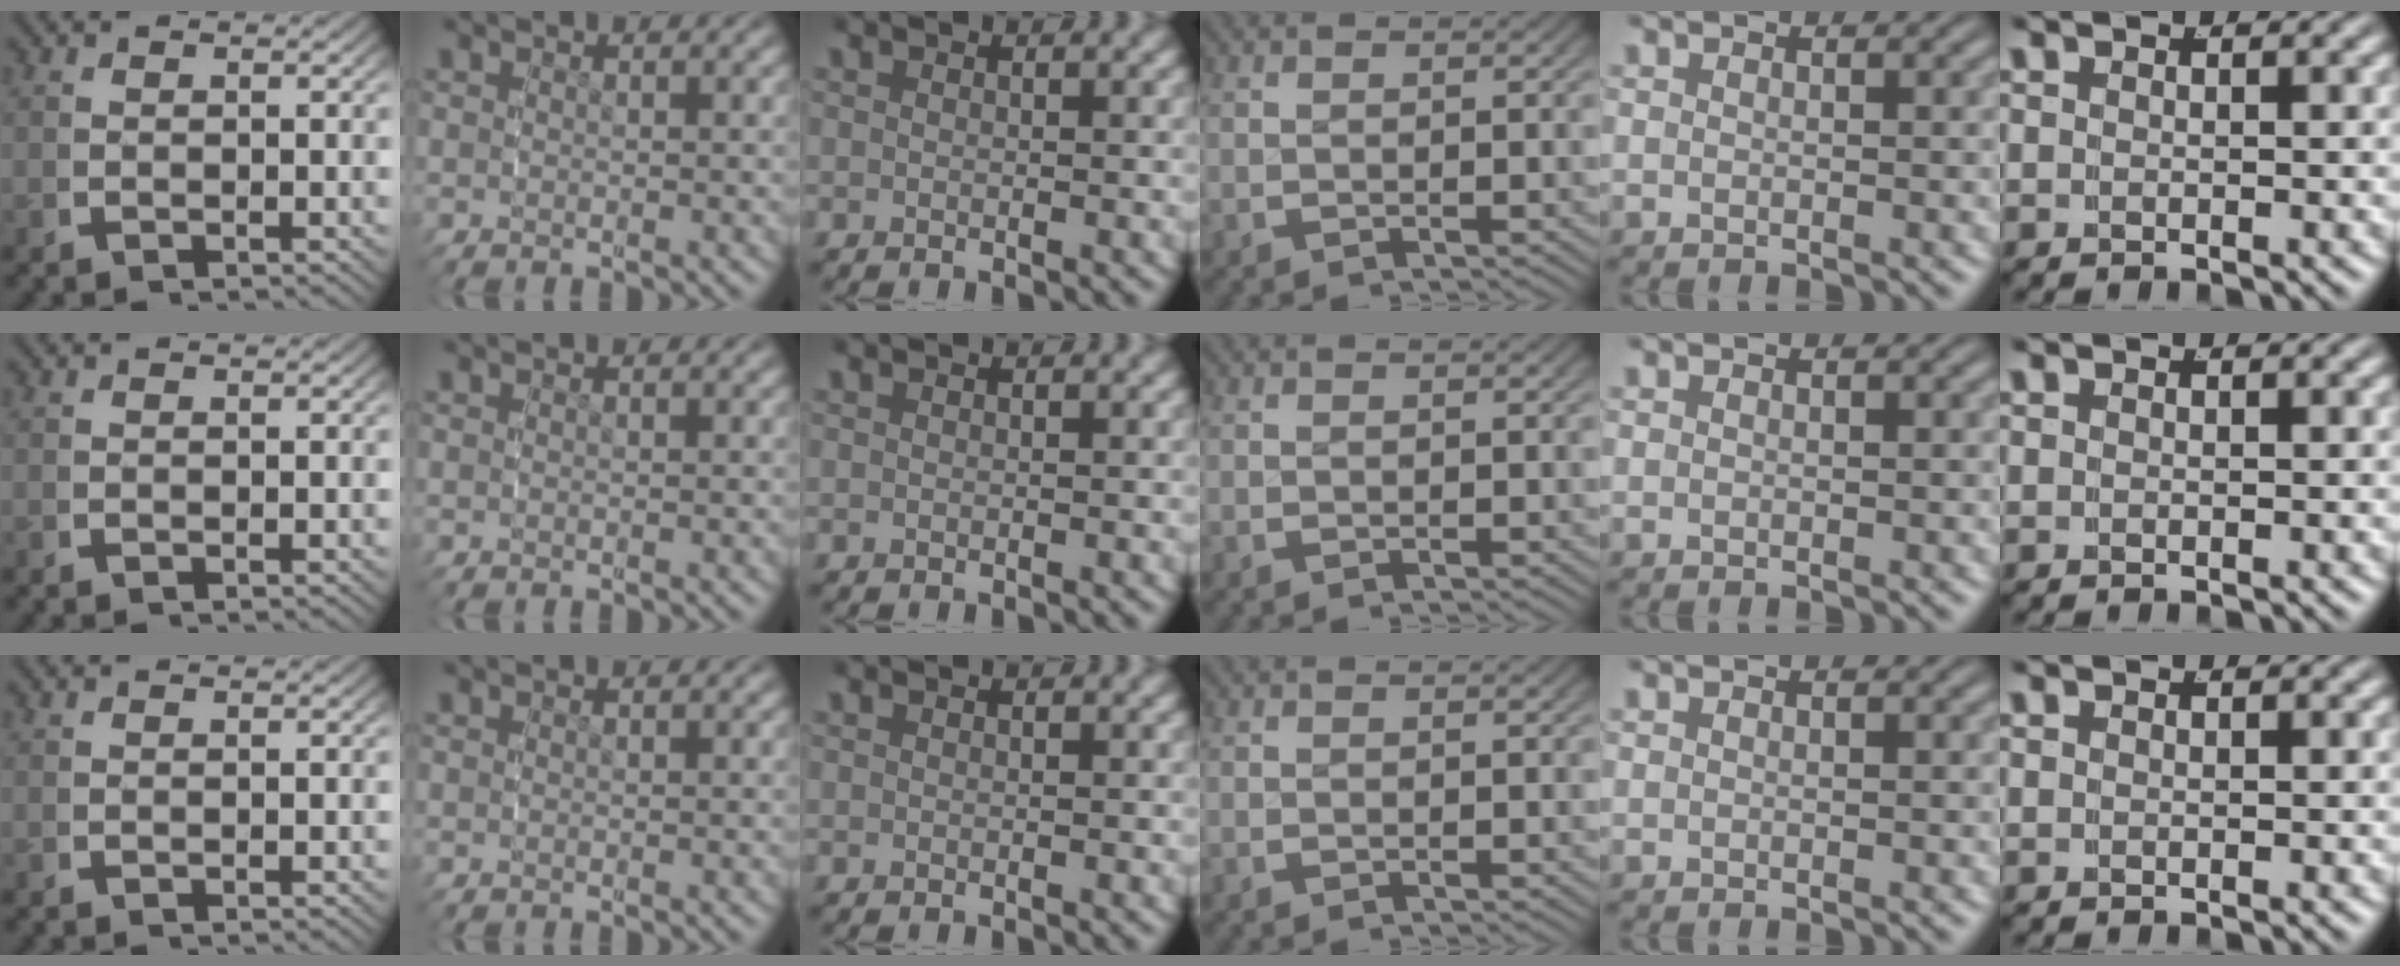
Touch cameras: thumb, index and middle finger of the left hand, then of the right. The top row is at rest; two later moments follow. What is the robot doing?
{"motion": "grasp_and_lifting", "object": "bottle cap"}